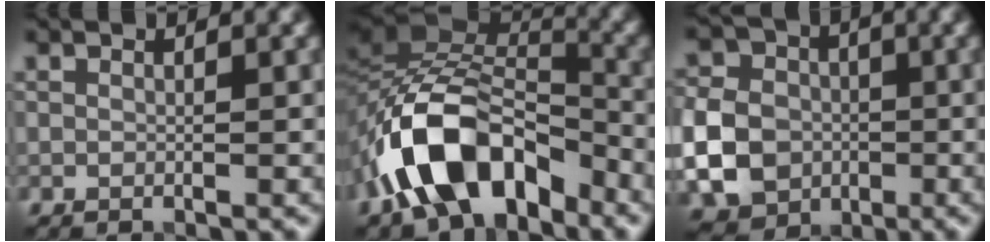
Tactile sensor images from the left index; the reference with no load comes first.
{"total": 11.5, "force": [-6.1, 6.3, 7.5], "torque": [-0.126, 0.015, -0.121]}
{"total": 8.2, "force": [-1.8, 6.8, 4.3], "torque": [-0.092, -0.005, -0.042]}